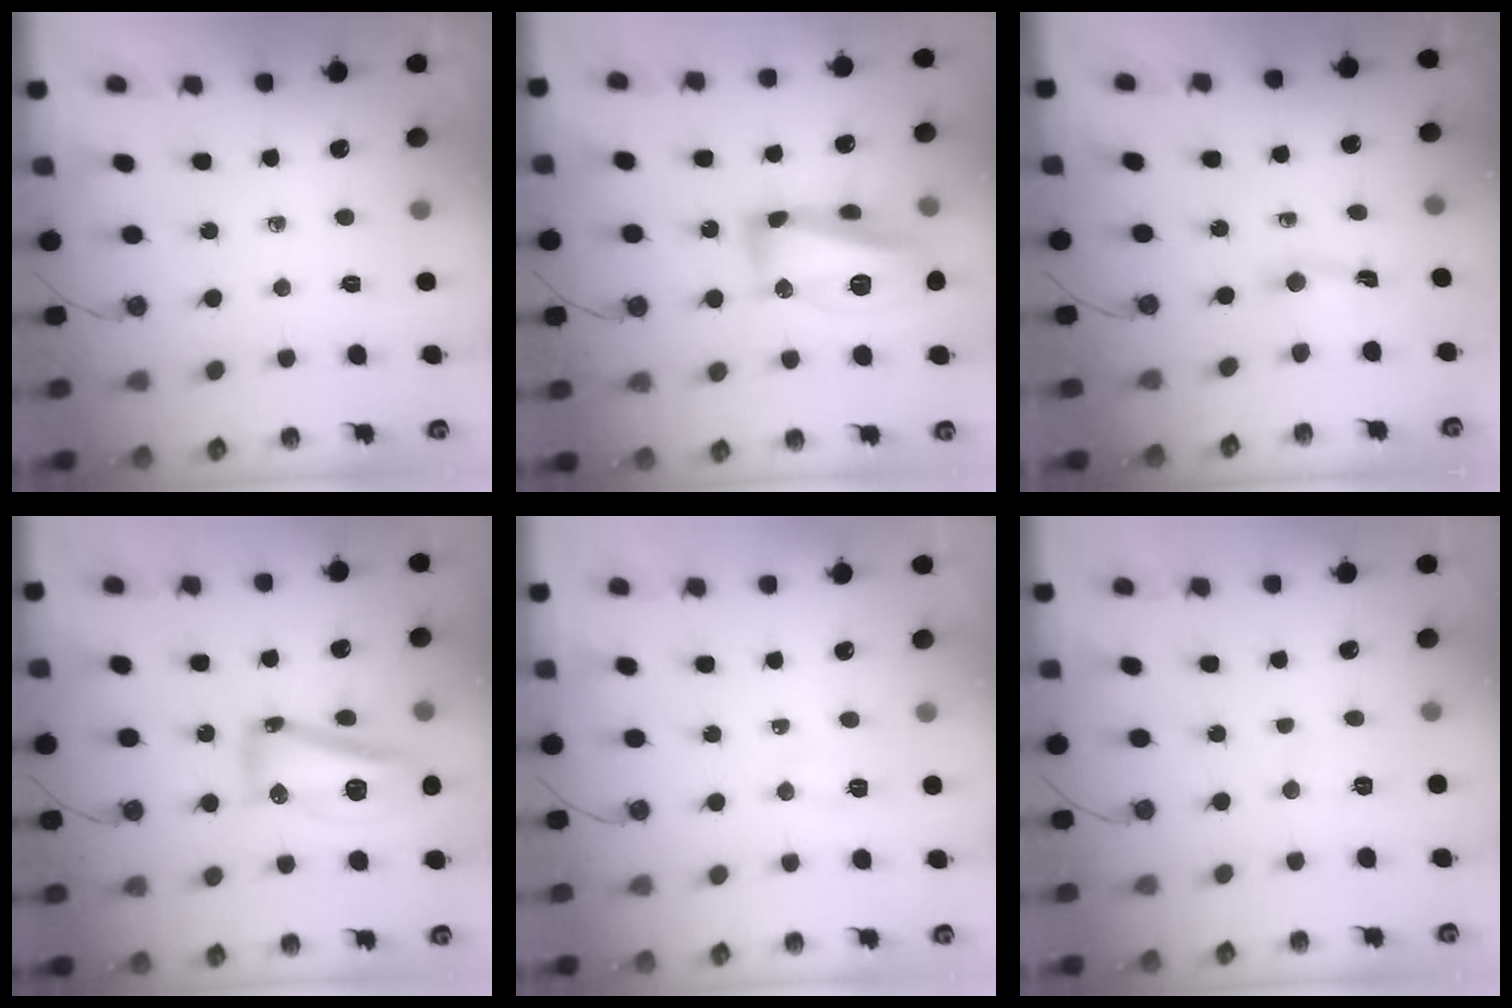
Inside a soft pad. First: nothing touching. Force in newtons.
{"total": 16.4, "press": 16.3, "slide": 1.1}
{"total": 1.6, "press": 1.6, "slide": 0.3}
{"total": 16.5, "press": 15.1, "slide": 6.5}
{"total": 5.2, "press": 5.1, "slide": 0.6}
{"total": 5.4, "press": 5.2, "slide": 1.2}